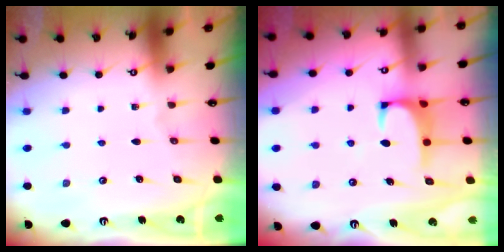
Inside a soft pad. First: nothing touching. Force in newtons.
{"total": 1.0, "press": 0.8, "slide": 0.4}